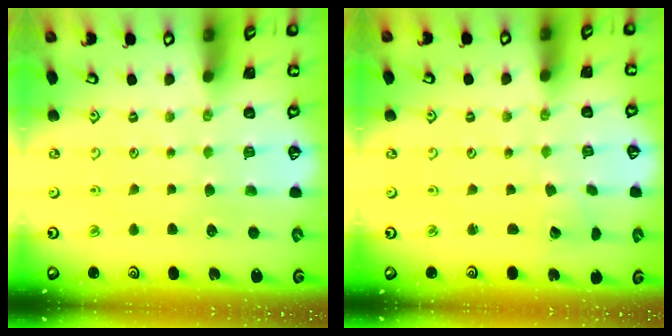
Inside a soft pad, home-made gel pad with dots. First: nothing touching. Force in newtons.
{"total": 2.2, "press": 2.2, "slide": 0.2}